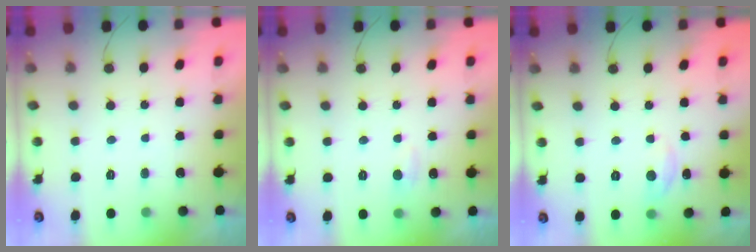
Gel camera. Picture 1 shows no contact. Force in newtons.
{"total": 3.9, "press": 3.8, "slide": 0.4}
{"total": 3.9, "press": 3.9, "slide": 0.6}